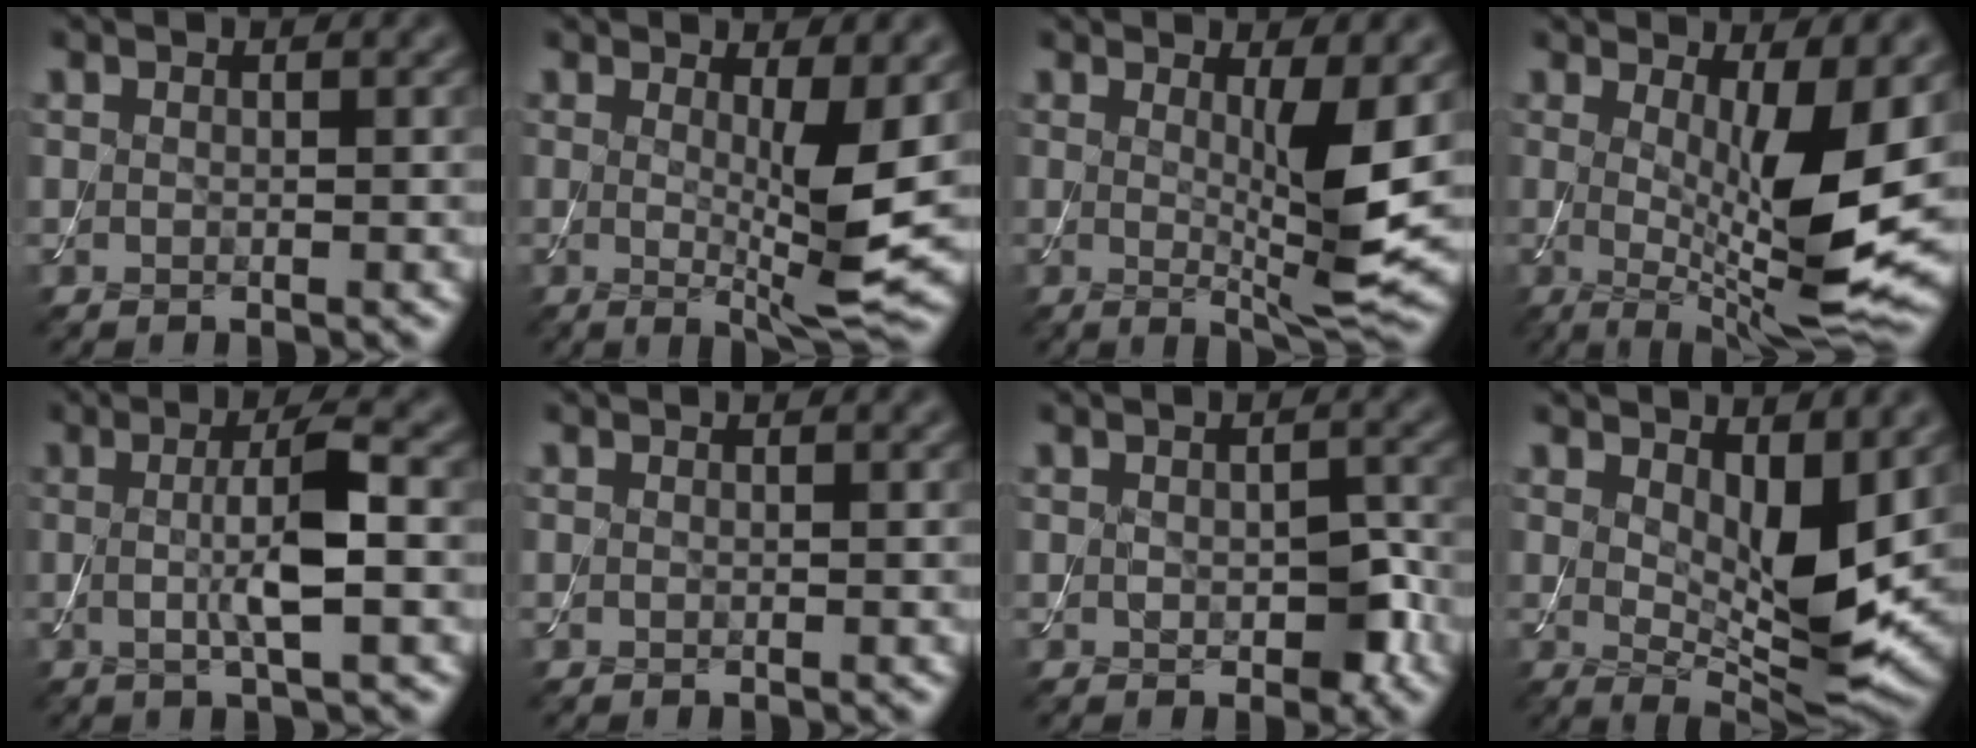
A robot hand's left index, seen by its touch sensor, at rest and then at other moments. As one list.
[{"total": 5.7, "force": [0.4, 1.1, 5.6], "torque": [-0.081, -0.020, 0.009]}, {"total": 5.5, "force": [0.6, 1.0, 5.4], "torque": [-0.081, -0.019, 0.013]}, {"total": 9.7, "force": [0.3, 2.5, 9.4], "torque": [-0.143, -0.025, 0.012]}, {"total": 4.7, "force": [0.0, 0.8, 4.6], "torque": [-0.083, 0.000, 0.001]}, {"total": 0.0}, {"total": 2.9, "force": [-0.5, 1.8, 2.2], "torque": [-0.035, -0.007, -0.004]}, {"total": 7.0, "force": [1.5, 2.7, 6.2], "torque": [-0.101, -0.019, 0.032]}]